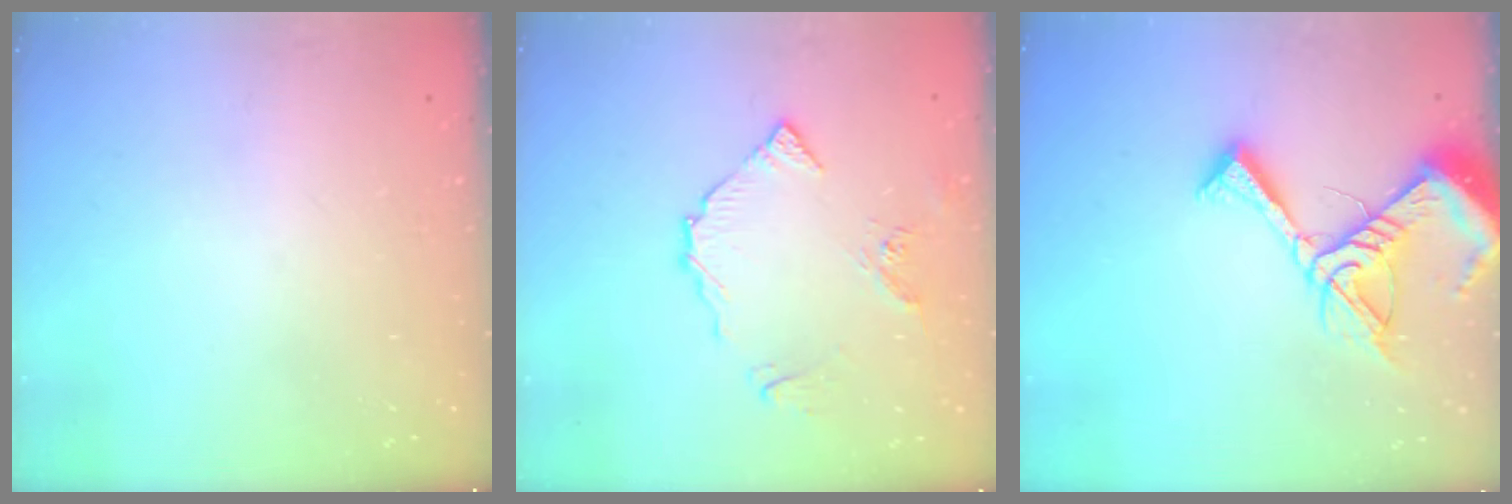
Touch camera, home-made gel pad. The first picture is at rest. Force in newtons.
{"total": 8.7, "press": 8.7, "slide": 1.1}
{"total": 12.8, "press": 12.7, "slide": 1.5}